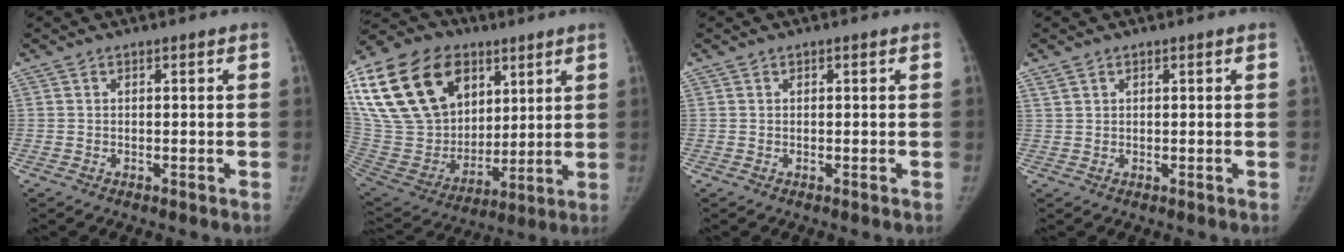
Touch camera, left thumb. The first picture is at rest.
{"total": 32.6, "force": [14.2, 22.2, 19.2], "torque": [-0.408, 0.019, 0.277]}
{"total": 0.0}
{"total": 1.2, "force": [0.9, 0.7, 0.5], "torque": [-0.009, 0.002, 0.019]}